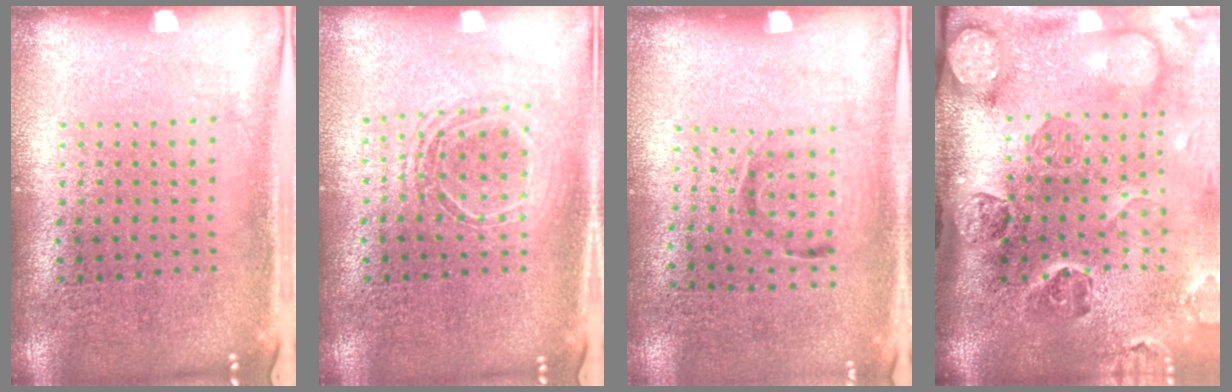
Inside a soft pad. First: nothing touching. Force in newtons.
{"total": 1.7, "press": 1.4, "slide": 0.9}
{"total": 0.9, "press": 0.7, "slide": 0.6}
{"total": 5.1, "press": 3.6, "slide": 3.7}